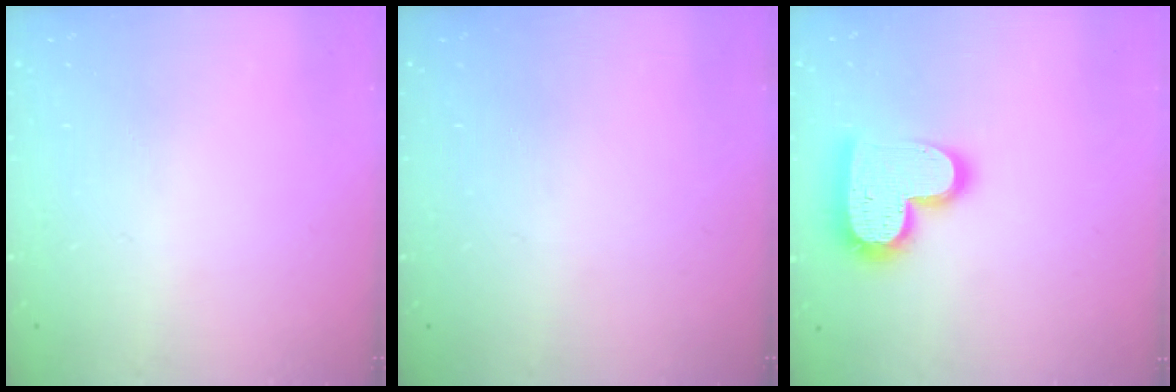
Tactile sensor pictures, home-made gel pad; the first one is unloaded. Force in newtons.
{"total": 0.0}
{"total": 17.1, "press": 17.1, "slide": 1.1}